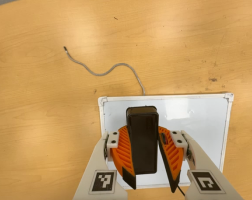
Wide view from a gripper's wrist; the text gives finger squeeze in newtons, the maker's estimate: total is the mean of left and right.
{"total": 9.3, "left": 9.3, "right": 9.3}